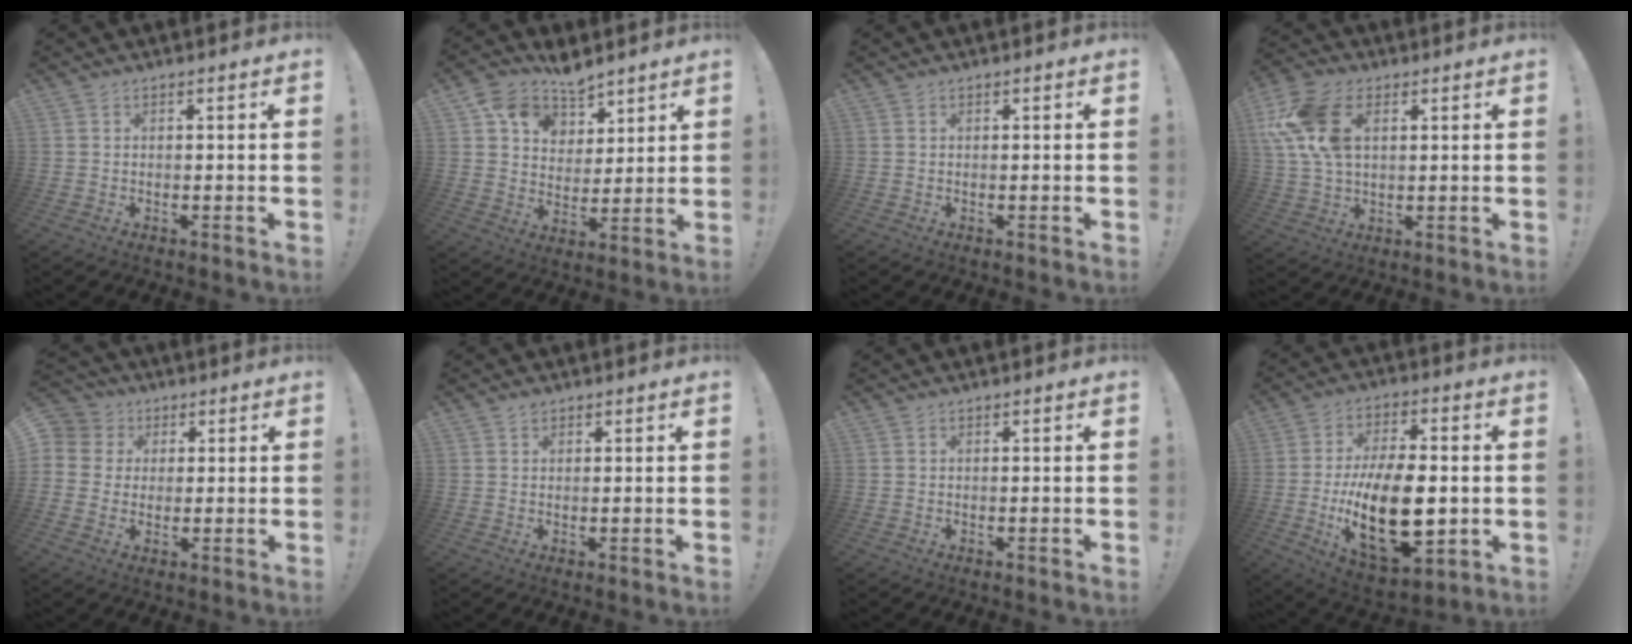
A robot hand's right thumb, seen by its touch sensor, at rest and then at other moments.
{"total": 11.3, "force": [7.8, 7.5, 3.0], "torque": [-0.059, -0.048, 0.154]}
{"total": 0.0}
{"total": 15.2, "force": [4.5, 9.6, 10.9], "torque": [-0.230, -0.005, 0.087]}
{"total": 6.1, "force": [0.8, 5.9, 1.5], "torque": [-0.031, -0.004, 0.018]}
{"total": 1.0, "force": [0.8, 0.5, 0.4], "torque": [-0.003, -0.001, 0.015]}
{"total": 0.0}
{"total": 23.4, "force": [-3.0, 11.6, 20.0], "torque": [-0.377, -0.007, -0.045]}